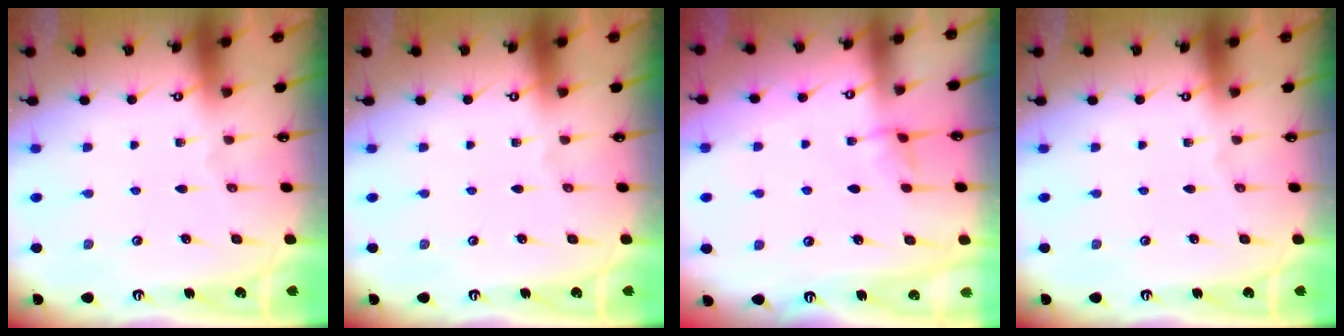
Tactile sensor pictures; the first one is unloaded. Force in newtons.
{"total": 0.0}
{"total": 2.9, "press": 2.9, "slide": 0.4}
{"total": 0.0}